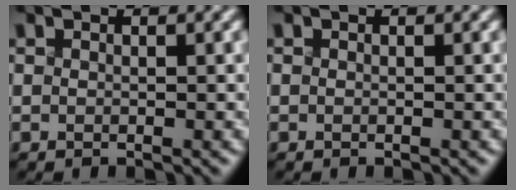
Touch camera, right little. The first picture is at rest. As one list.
[{"total": 0.0}]